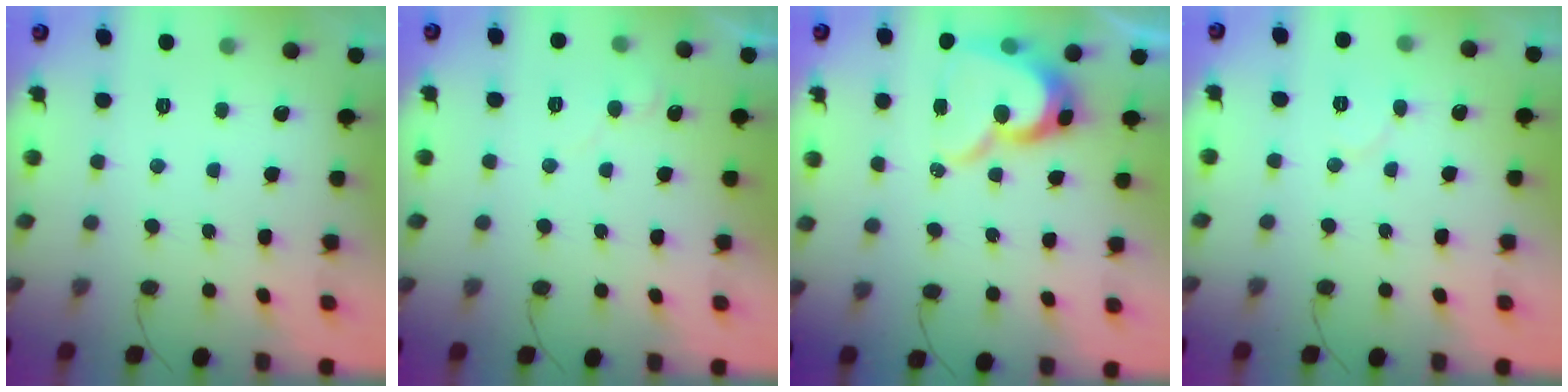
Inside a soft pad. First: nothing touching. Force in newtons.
{"total": 5.4, "press": 5.4, "slide": 0.6}
{"total": 13.9, "press": 13.9, "slide": 1.3}
{"total": 5.5, "press": 5.5, "slide": 0.5}